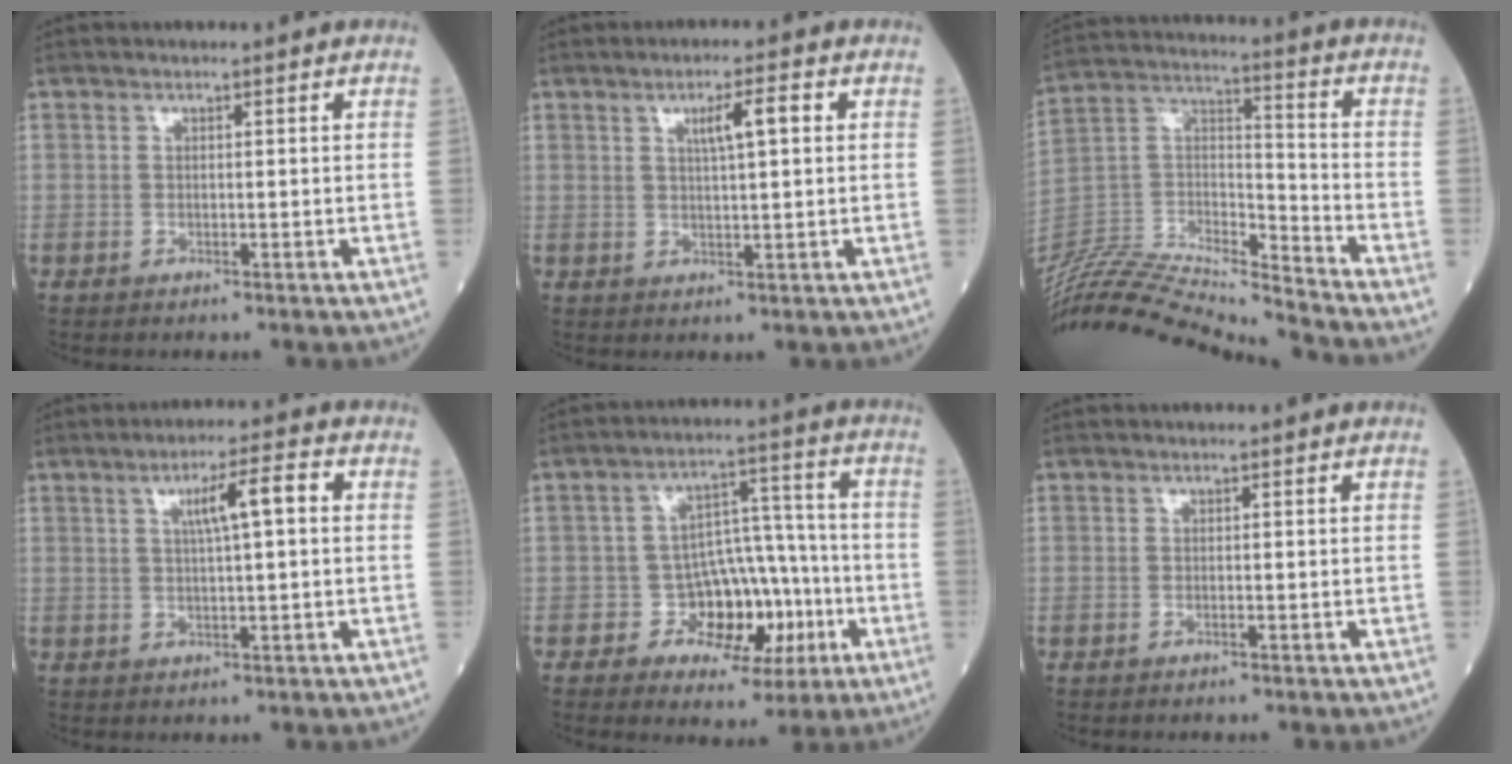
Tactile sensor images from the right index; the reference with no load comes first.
{"total": 4.5, "force": [1.5, 0.4, 4.2], "torque": [-0.072, 0.007, 0.026]}
{"total": 22.2, "force": [-21.3, -0.2, 6.3], "torque": [-0.140, 0.012, -0.372]}
{"total": 5.9, "force": [1.4, 0.5, 5.7], "torque": [-0.097, 0.012, 0.024]}
{"total": 9.7, "force": [-2.9, 6.8, 6.4], "torque": [-0.073, 0.030, -0.036]}
{"total": 0.0}